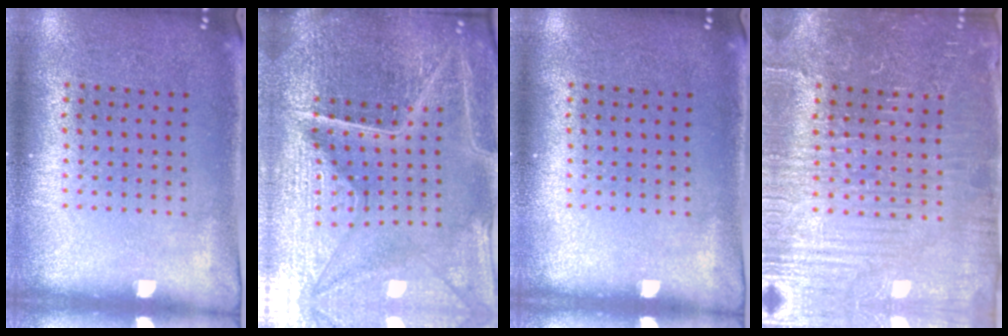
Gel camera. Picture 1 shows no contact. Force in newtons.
{"total": 6.5, "press": 5.7, "slide": 3.1}
{"total": 0.0}
{"total": 4.4, "press": 4.2, "slide": 1.2}